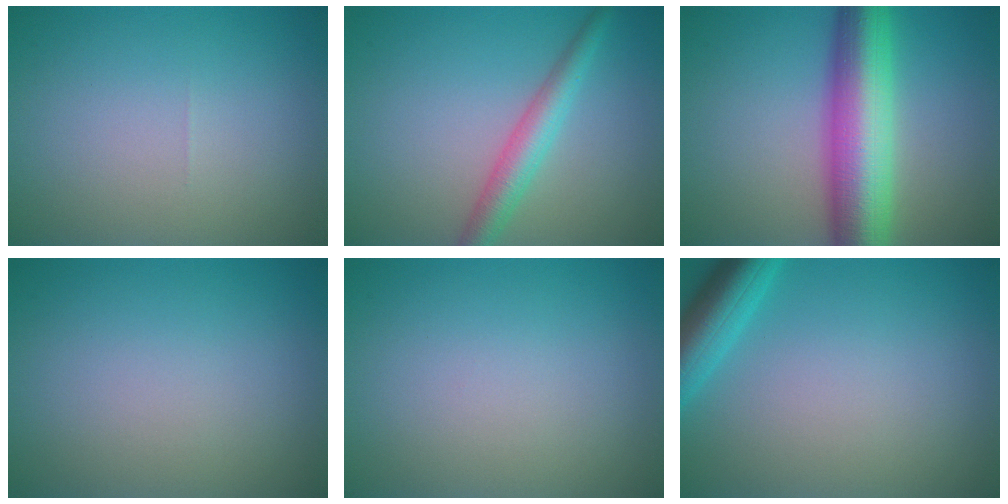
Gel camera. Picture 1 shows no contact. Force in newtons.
{"total": 3.3, "press": 3.3, "slide": 0.1}
{"total": 9.8, "press": 9.8, "slide": 0.1}
{"total": 0.0}
{"total": 0.0}
{"total": 4.6, "press": 4.6, "slide": 0.3}